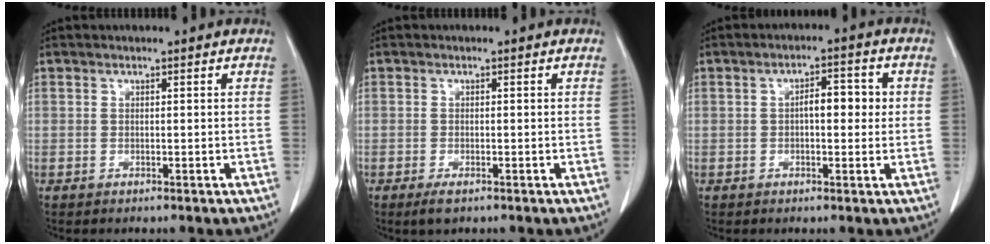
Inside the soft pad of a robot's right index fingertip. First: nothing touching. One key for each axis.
{"total": 1.9, "fx": -1.2, "fy": 0.5, "fz": 1.4, "tx": -0.032, "ty": -0.006, "tz": -0.019}
{"total": 4.7, "fx": 0.4, "fy": 1.8, "fz": 4.4, "tx": -0.065, "ty": 0.015, "tz": 0.003}